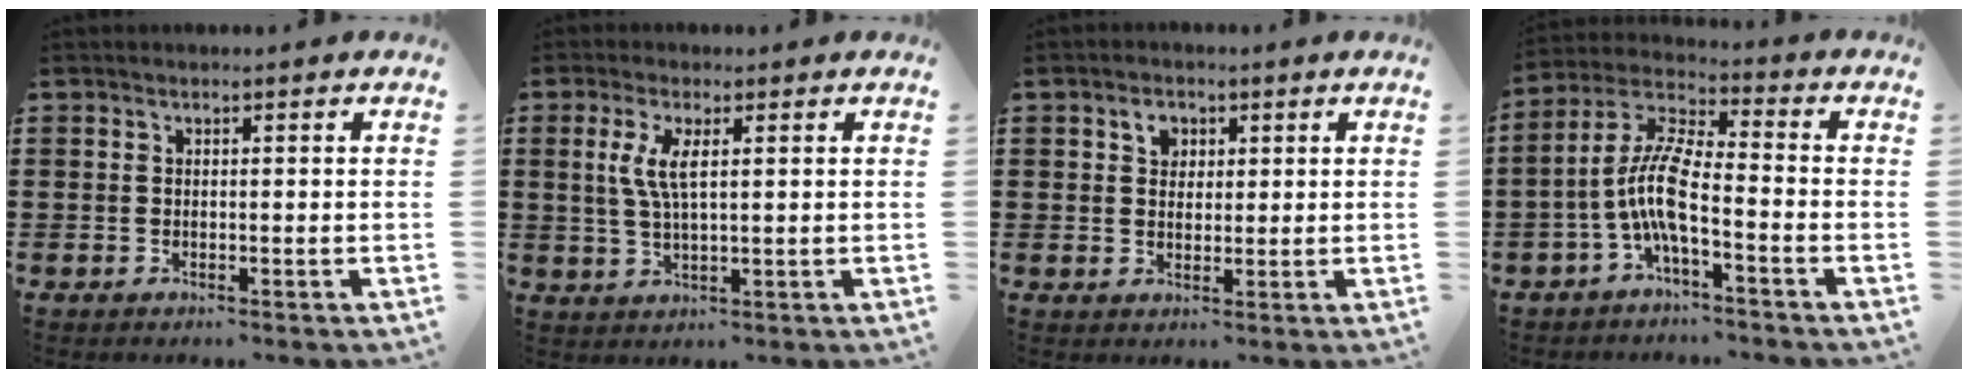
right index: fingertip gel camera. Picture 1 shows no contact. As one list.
[{"total": 4.7, "force": [1.3, 1.4, 4.3], "torque": [-0.099, 0.001, 0.018]}, {"total": 2.8, "force": [1.3, 2.1, 1.4], "torque": [-0.027, 0.006, 0.022]}, {"total": 8.9, "force": [-2.8, 2.0, 8.2], "torque": [-0.191, -0.014, -0.060]}]